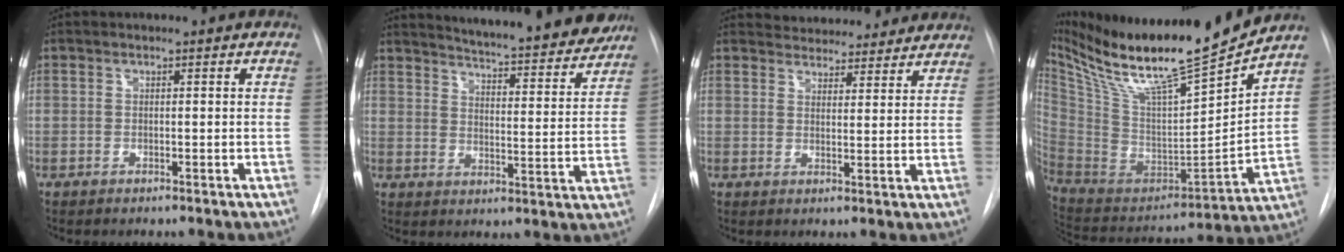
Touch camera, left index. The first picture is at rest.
{"total": 20.4, "force": [19.0, 2.1, 7.3], "torque": [-0.107, -0.057, 0.236]}
{"total": 13.1, "force": [12.1, 4.0, 2.7], "torque": [-0.021, 0.006, 0.148]}
{"total": 22.0, "force": [18.4, 0.2, 12.0], "torque": [-0.220, -0.046, 0.319]}